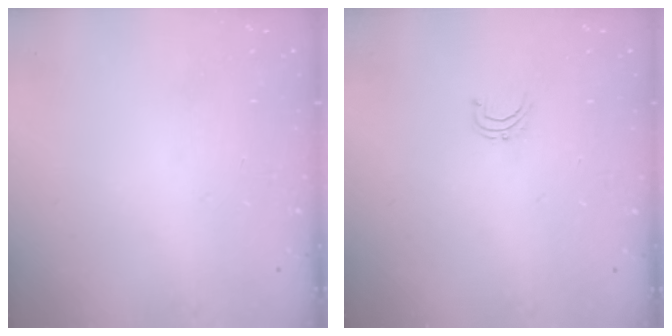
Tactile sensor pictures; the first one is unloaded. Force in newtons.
{"total": 3.6, "press": 3.5, "slide": 0.4}